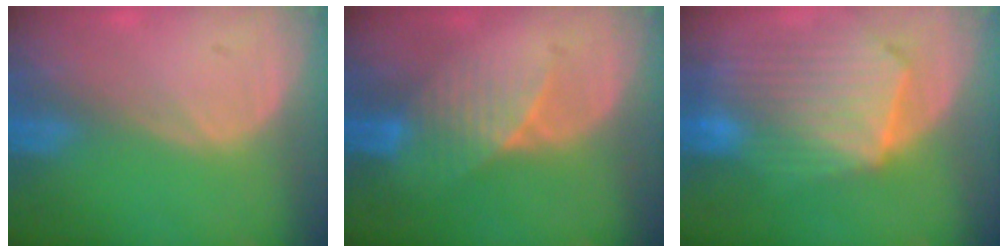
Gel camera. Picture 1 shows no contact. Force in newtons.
{"total": 4.9, "press": 4.7, "slide": 1.3}
{"total": 10.8, "press": 9.5, "slide": 5.2}